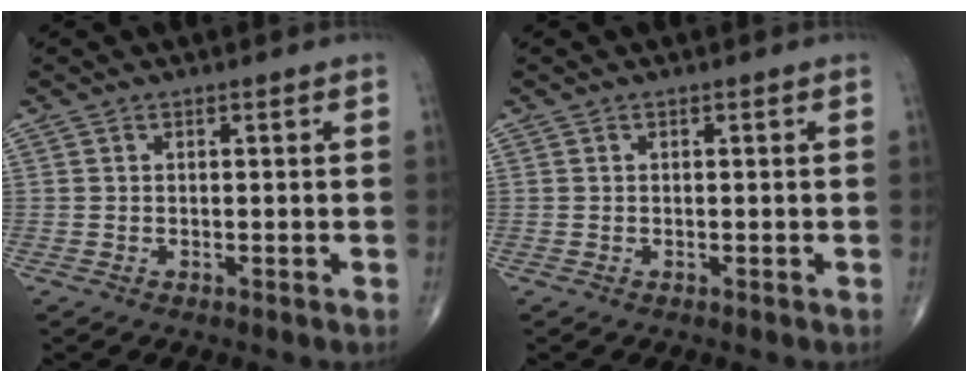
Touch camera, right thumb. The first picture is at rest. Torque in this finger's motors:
{"motor_torque": [-0.02, 0.02, -0.04, 0.03, 0.00]}